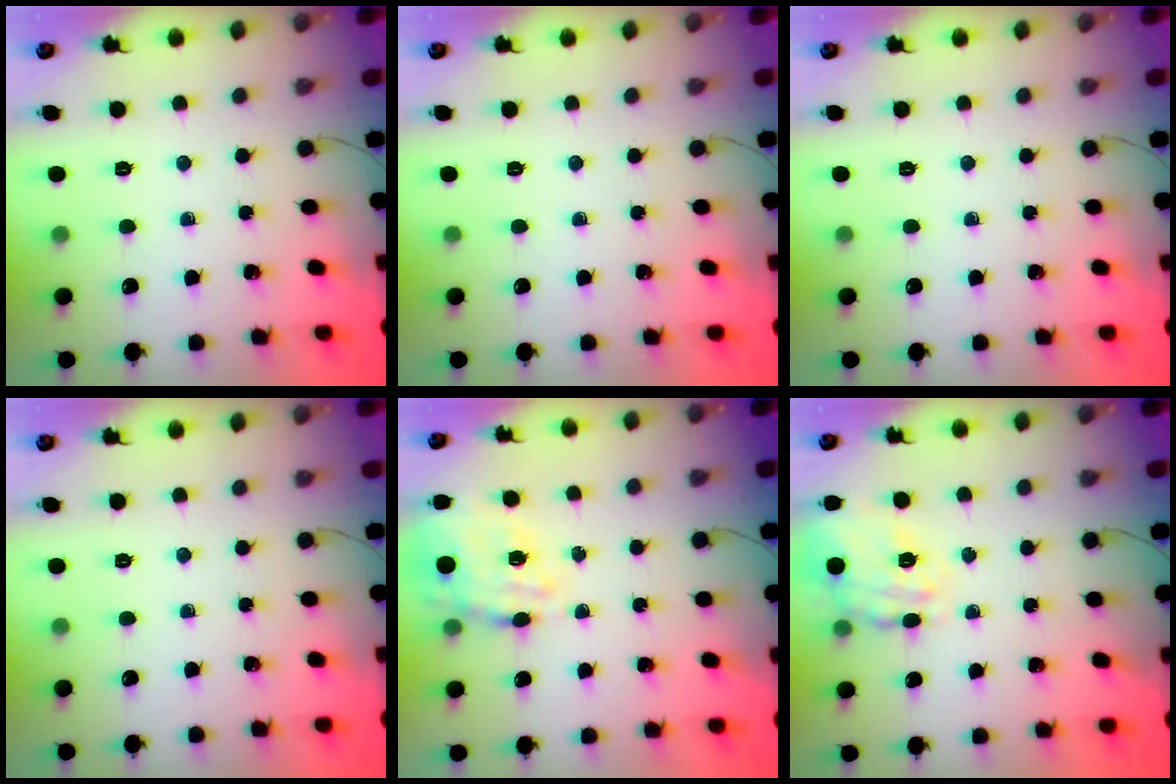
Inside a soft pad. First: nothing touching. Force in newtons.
{"total": 0.0}
{"total": 0.0}
{"total": 0.0}
{"total": 13.3, "press": 13.0, "slide": 2.9}
{"total": 18.1, "press": 18.0, "slide": 1.8}